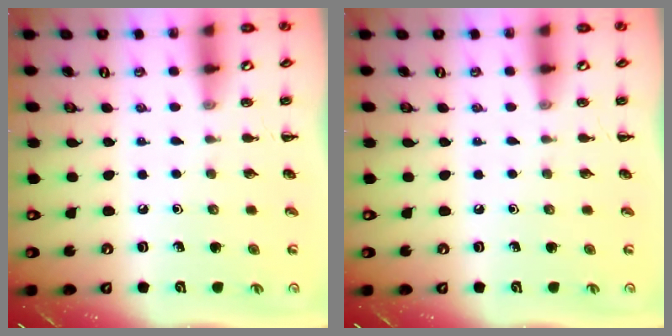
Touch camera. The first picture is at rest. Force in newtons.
{"total": 0.0}